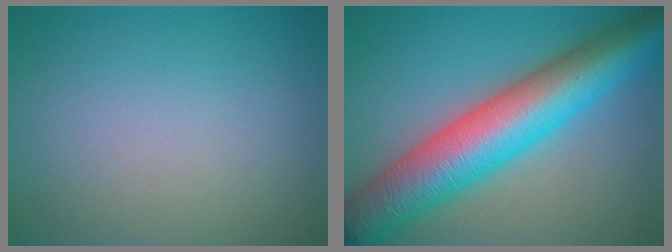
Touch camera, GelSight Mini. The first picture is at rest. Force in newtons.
{"total": 11.9, "press": 11.9, "slide": 0.2}